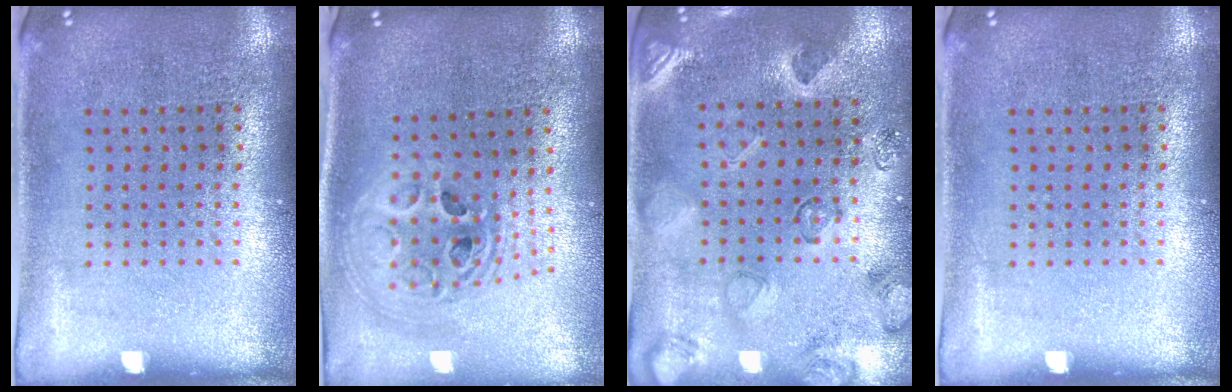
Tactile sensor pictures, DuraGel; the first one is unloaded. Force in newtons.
{"total": 2.3, "press": 1.8, "slide": 1.4}
{"total": 2.2, "press": 1.8, "slide": 1.3}
{"total": 0.0}